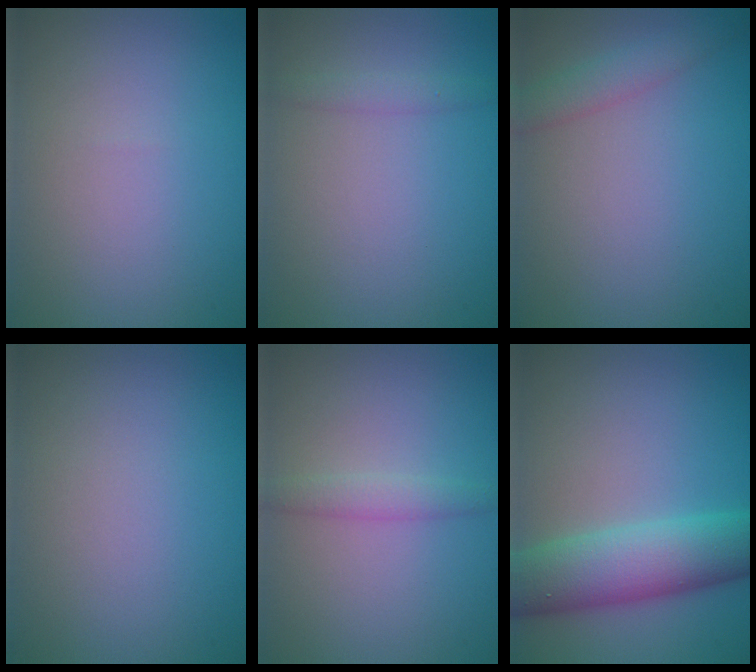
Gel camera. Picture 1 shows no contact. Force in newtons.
{"total": 1.1, "press": 1.0, "slide": 0.1}
{"total": 2.0, "press": 2.0, "slide": 0.0}
{"total": 0.0}
{"total": 1.5, "press": 1.5, "slide": 0.1}
{"total": 7.3, "press": 7.3, "slide": 0.3}